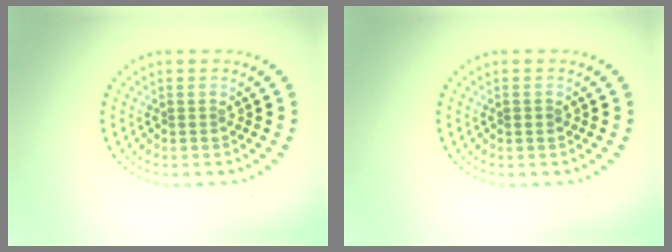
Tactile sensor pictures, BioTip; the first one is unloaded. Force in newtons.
{"total": 0.8, "press": 0.8, "slide": 0.1}